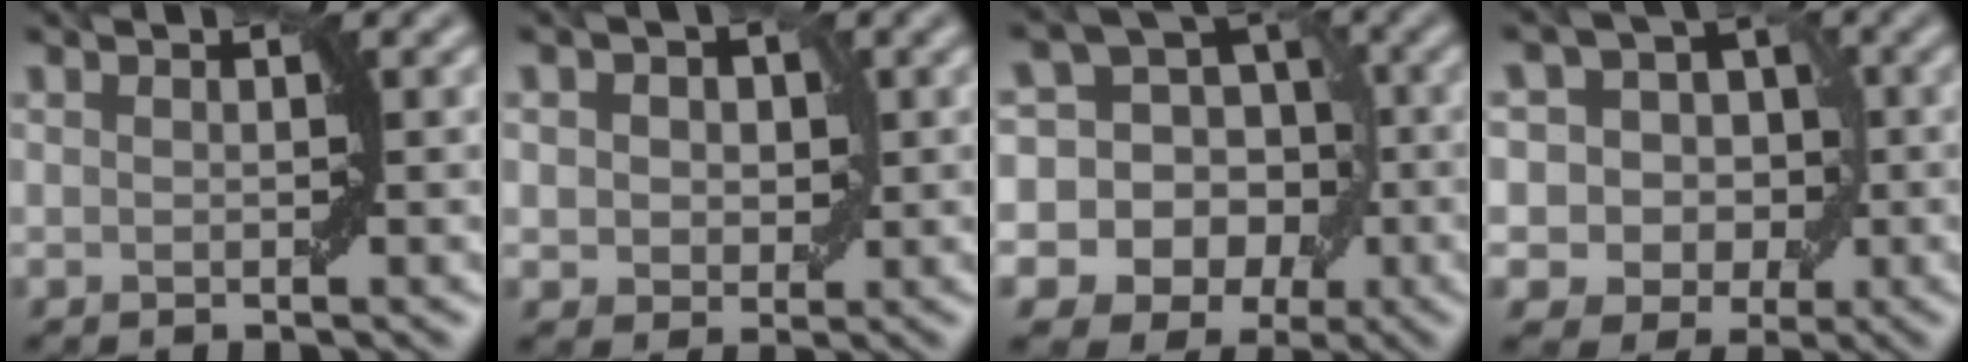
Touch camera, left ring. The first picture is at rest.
{"total": 4.0, "force": [1.0, 3.1, 2.4], "torque": [-0.027, 0.016, -0.007]}
{"total": 15.0, "force": [-1.6, 13.8, 5.8], "torque": [-0.135, 0.023, -0.054]}
{"total": 7.7, "force": [1.3, 6.7, 3.5], "torque": [-0.033, 0.022, -0.021]}